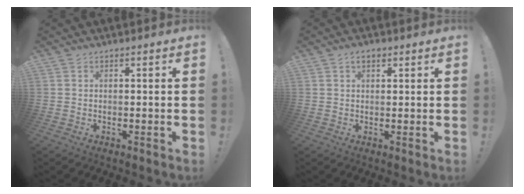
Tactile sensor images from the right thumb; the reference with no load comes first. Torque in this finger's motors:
{"motor_torque": [-0.19, 0.61, 0.56, 0.04, -0.05]}